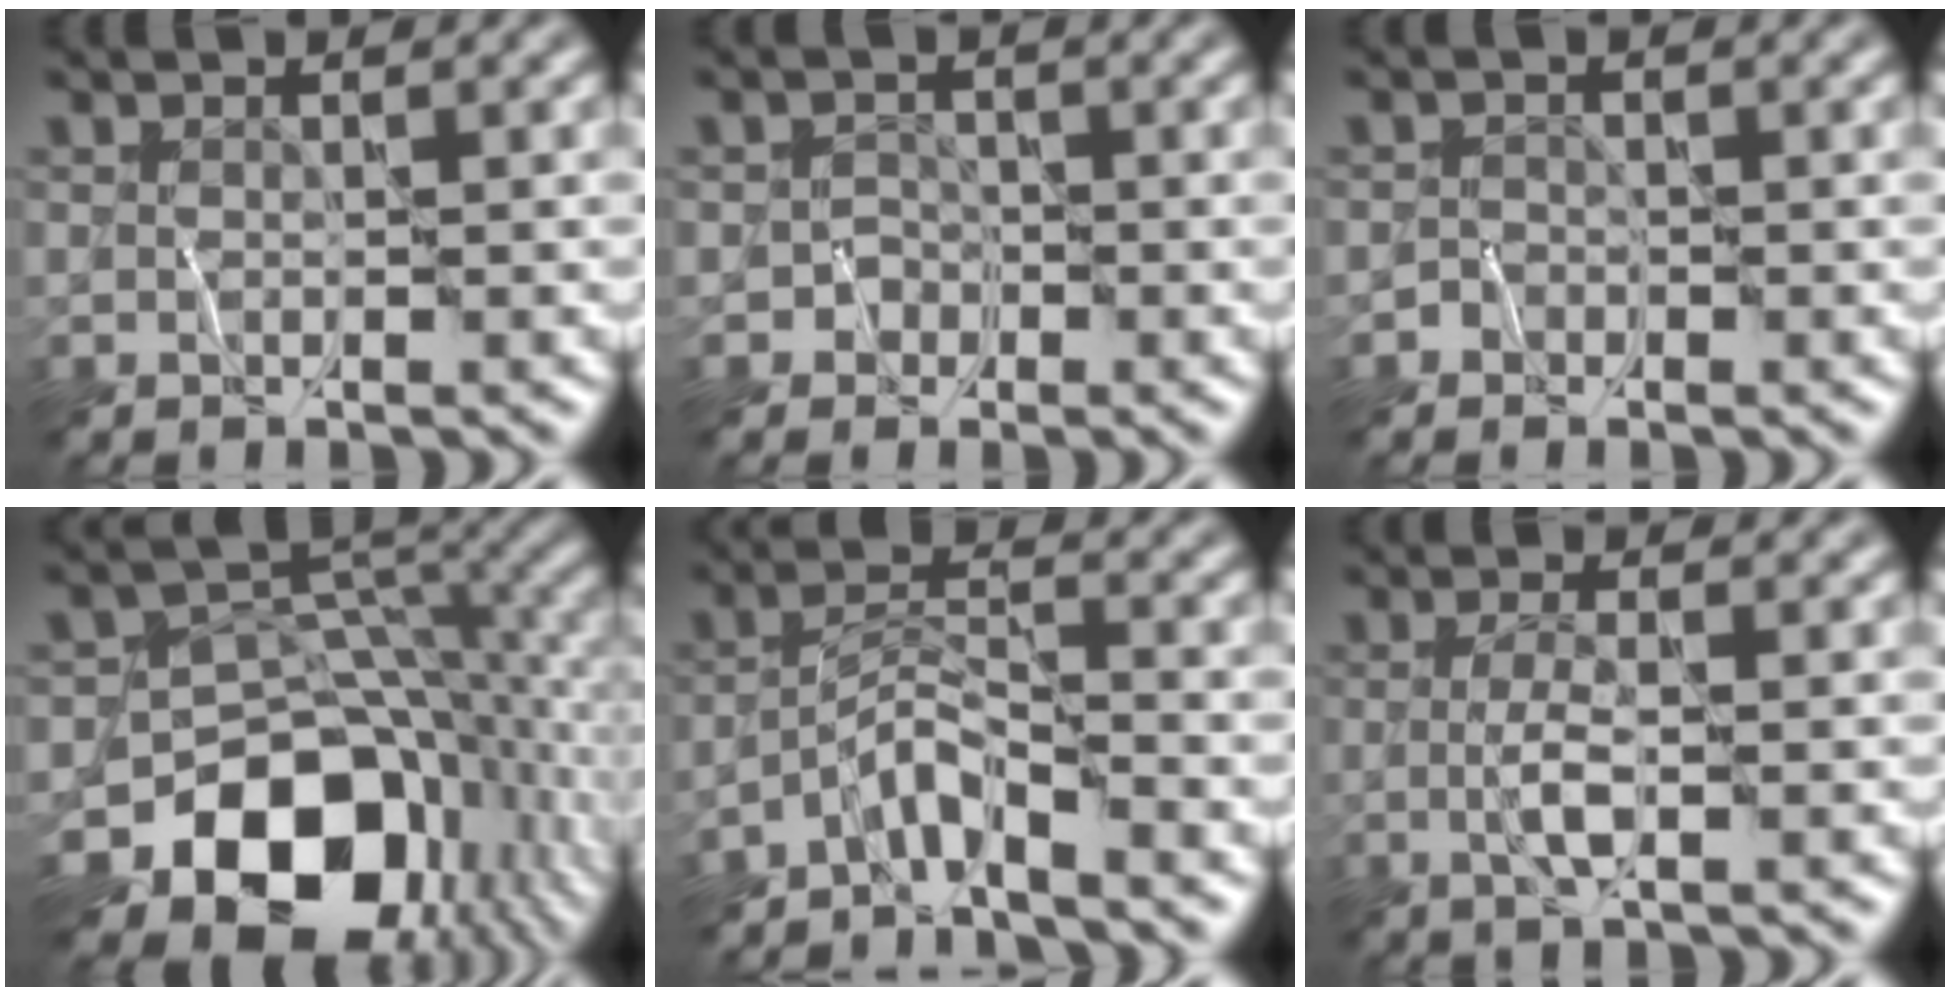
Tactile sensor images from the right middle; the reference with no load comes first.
{"total": 1.2, "force": [-0.7, 1.0, -0.3], "torque": [0.019, 0.008, -0.018]}
{"total": 0.8, "force": [-0.6, 0.5, -0.4], "torque": [0.016, 0.008, -0.013]}
{"total": 14.6, "force": [-7.1, 10.3, 7.6], "torque": [-0.123, -0.011, -0.112]}
{"total": 3.2, "force": [-2.8, 0.4, 1.6], "torque": [-0.027, 0.012, -0.063]}
{"total": 2.3, "force": [-0.3, 0.3, 2.3], "torque": [-0.049, 0.000, -0.012]}